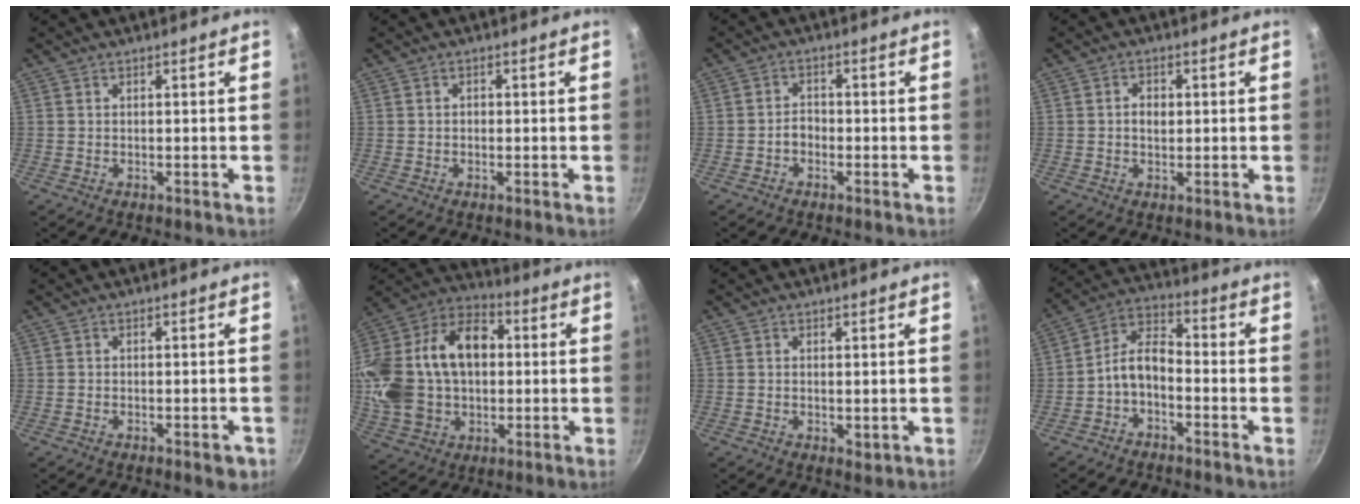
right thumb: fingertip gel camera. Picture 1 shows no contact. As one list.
[{"total": 1.0, "force": [-0.1, 0.9, 0.6], "torque": [-0.009, 0.005, -0.003]}, {"total": 2.6, "force": [-1.2, 1.8, 1.3], "torque": [-0.010, 0.020, -0.024]}, {"total": 3.1, "force": [0.2, 2.2, 2.1], "torque": [-0.023, 0.006, 0.001]}, {"total": 3.0, "force": [-1.4, 1.4, 2.2], "torque": [-0.024, 0.008, -0.015]}, {"total": 25.1, "force": [1.8, 17.5, 18.0], "torque": [-0.333, 0.044, 0.033]}, {"total": 1.4, "force": [0.2, 0.8, 1.2], "torque": [-0.018, -0.005, 0.002]}, {"total": 7.3, "force": [-3.0, 4.2, 5.2], "torque": [-0.095, 0.054, -0.065]}]